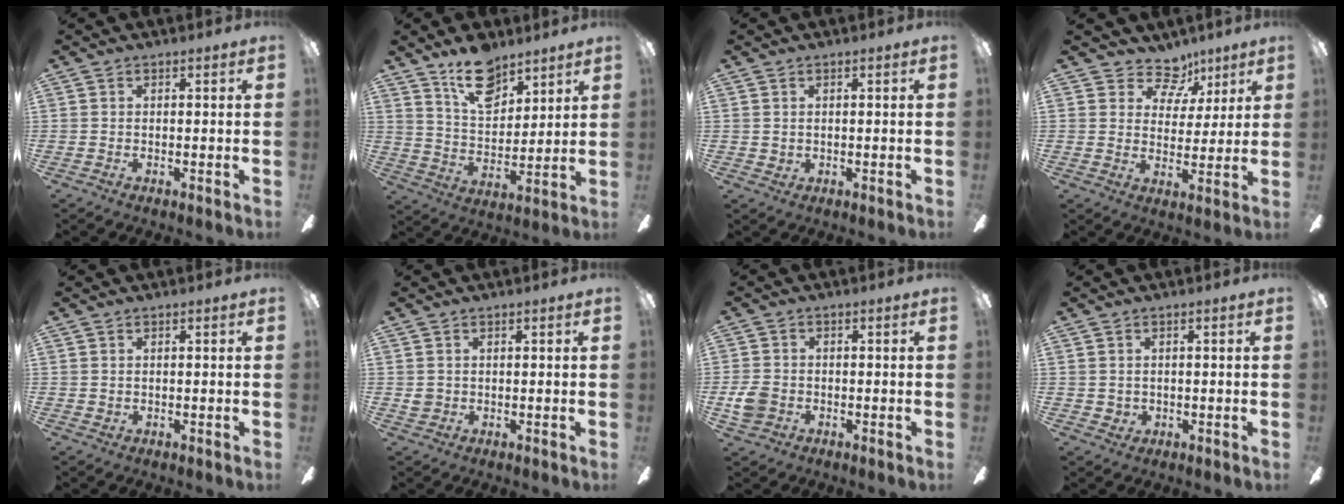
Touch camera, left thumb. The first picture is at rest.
{"total": 14.0, "force": [9.9, 7.2, 6.8], "torque": [-0.105, -0.051, 0.180]}
{"total": 1.3, "force": [0.9, 0.9, 0.1], "torque": [-0.003, 0.004, 0.015]}
{"total": 9.6, "force": [6.5, 6.4, 3.2], "torque": [-0.044, -0.040, 0.121]}
{"total": 0.9, "force": [0.6, 0.7, 0.0], "torque": [-0.001, 0.004, 0.010]}
{"total": 2.1, "force": [0.7, 1.9, 0.5], "torque": [-0.011, 0.005, 0.012]}
{"total": 5.3, "force": [-1.2, 4.4, 2.8], "torque": [-0.058, 0.012, -0.020]}
{"total": 1.8, "force": [0.9, 1.6, 0.3], "torque": [-0.008, 0.000, 0.017]}